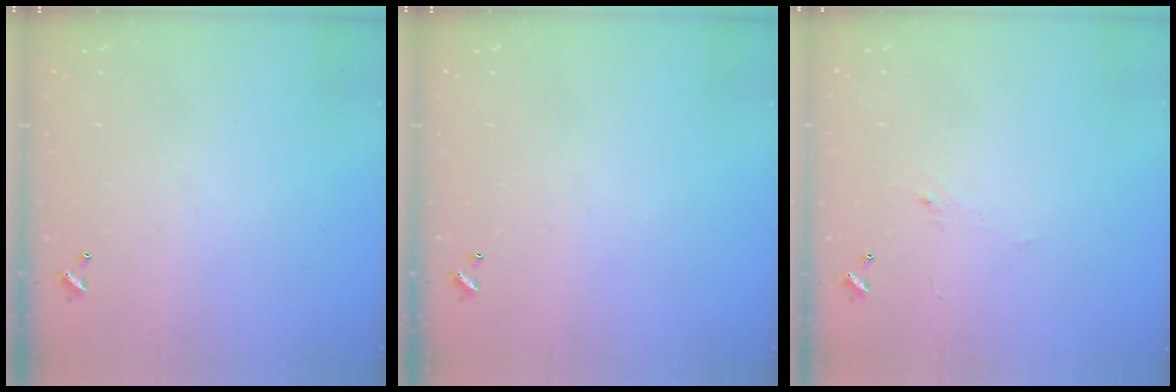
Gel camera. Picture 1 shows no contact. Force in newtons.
{"total": 0.0}
{"total": 1.2, "press": 0.8, "slide": 0.8}